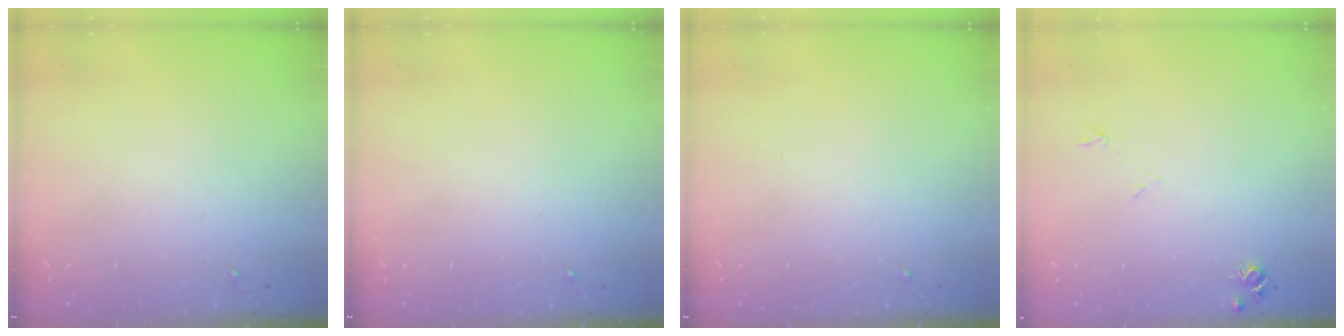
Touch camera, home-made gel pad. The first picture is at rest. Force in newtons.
{"total": 0.0}
{"total": 0.0}
{"total": 5.5, "press": 5.5, "slide": 0.7}